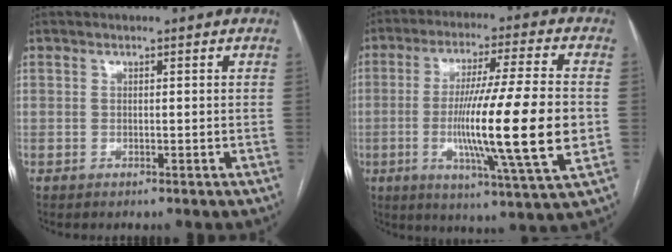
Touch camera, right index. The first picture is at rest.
{"total": 18.8, "force": [-2.4, -0.3, 18.7], "torque": [-0.314, -0.015, -0.045]}